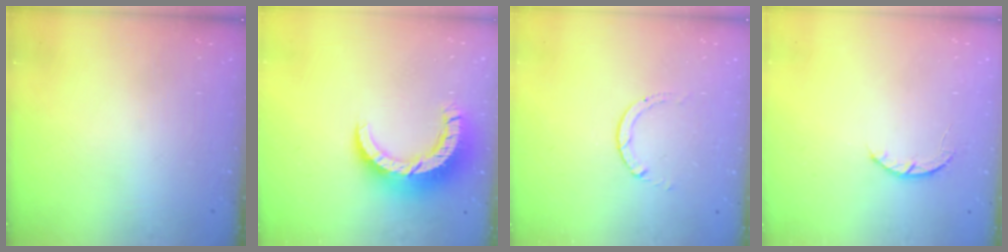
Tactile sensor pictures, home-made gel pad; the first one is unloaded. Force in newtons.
{"total": 12.0, "press": 12.0, "slide": 1.2}
{"total": 0.9, "press": 0.9, "slide": 0.1}
{"total": 2.6, "press": 2.5, "slide": 0.4}